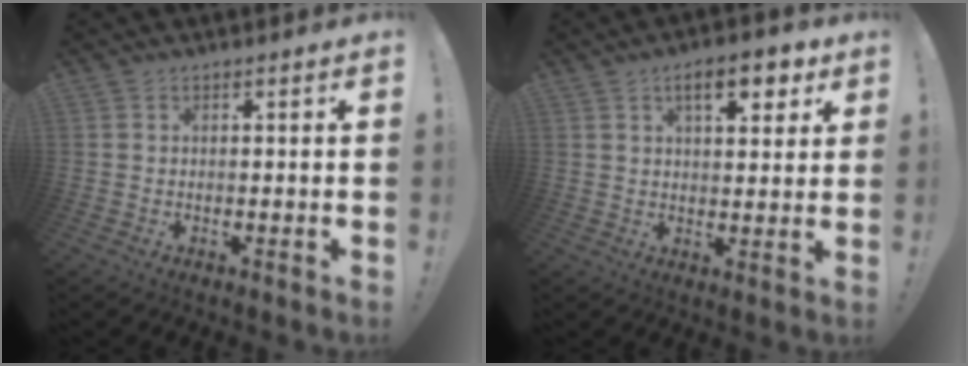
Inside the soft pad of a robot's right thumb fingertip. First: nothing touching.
{"total": 9.3, "force": [4.6, 3.7, 7.2], "torque": [-0.097, -0.010, 0.075]}